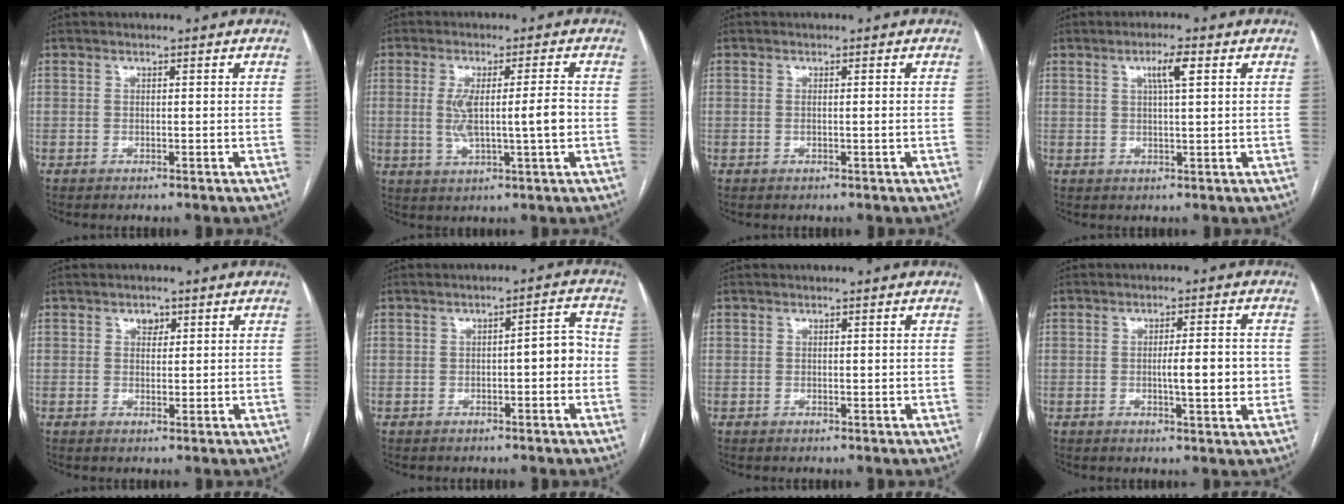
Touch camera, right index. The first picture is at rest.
{"total": 7.4, "force": [-0.4, 0.7, 7.4], "torque": [-0.141, 0.003, -0.003]}
{"total": 0.8, "force": [-0.2, -0.1, 0.8], "torque": [-0.019, -0.001, -0.001]}
{"total": 3.6, "force": [1.4, 0.2, 3.3], "torque": [-0.058, 0.004, 0.024]}
{"total": 1.8, "force": [0.8, 1.4, 0.9], "torque": [-0.007, -0.002, 0.012]}
{"total": 4.2, "force": [-0.7, 1.2, 4.0], "torque": [-0.047, 0.022, -0.010]}
{"total": 0.0}
{"total": 6.2, "force": [-0.5, 1.0, 6.1], "torque": [-0.094, -0.001, -0.007]}